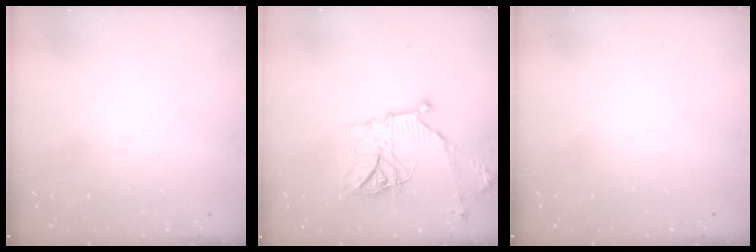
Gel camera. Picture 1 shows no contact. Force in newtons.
{"total": 16.2, "press": 16.2, "slide": 0.4}
{"total": 0.0}